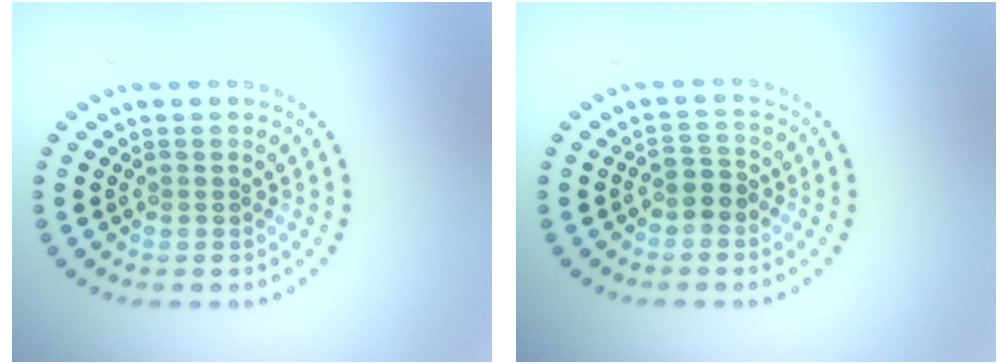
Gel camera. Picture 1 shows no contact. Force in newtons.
{"total": 1.9, "press": 1.6, "slide": 1.0}